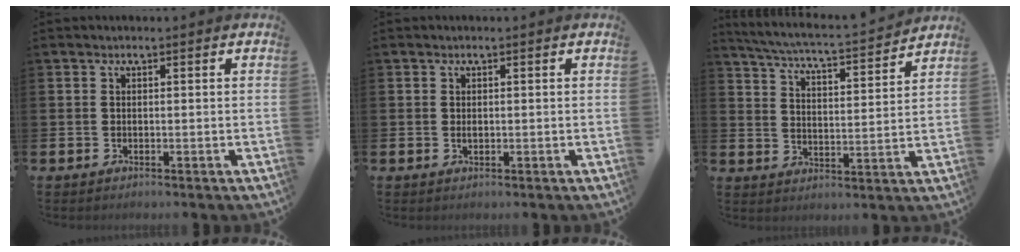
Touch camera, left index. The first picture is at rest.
{"total": 0.7, "force": [0.1, 0.4, 0.6], "torque": [-0.010, 0.002, 0.000]}
{"total": 5.4, "force": [5.2, 0.0, 1.5], "torque": [-0.053, -0.045, 0.085]}